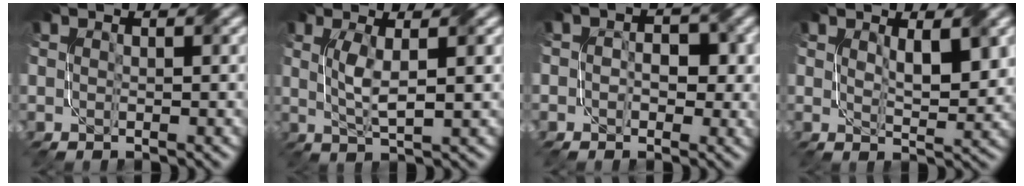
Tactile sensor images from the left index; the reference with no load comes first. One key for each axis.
{"total": 3.2, "fx": 0.7, "fy": 0.7, "fz": 3.0, "tx": -0.062, "ty": -0.002, "tz": 0.017}
{"total": 3.4, "fx": 0.2, "fy": 2.5, "fz": 2.3, "tx": -0.013, "ty": 0.004, "tz": -0.007}
{"total": 3.3, "fx": 1.3, "fy": 1.1, "fz": 2.8, "tx": -0.050, "ty": -0.006, "tz": 0.027}